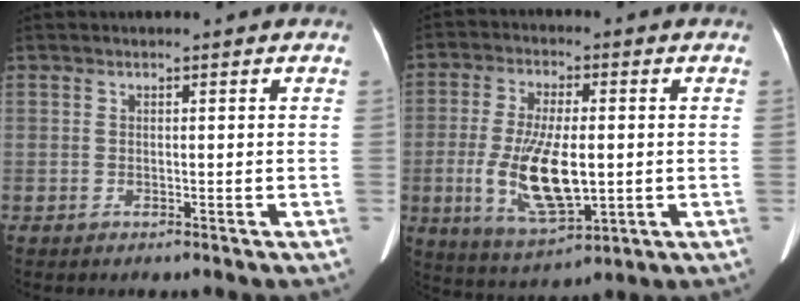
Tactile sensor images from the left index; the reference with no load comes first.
{"total": 12.0, "force": [-1.6, 4.1, 11.2], "torque": [-0.228, -0.015, -0.020]}